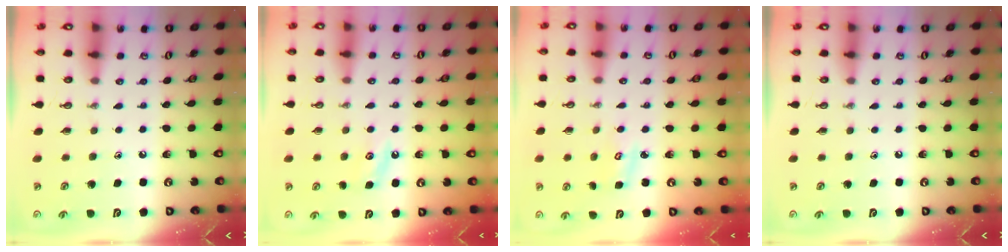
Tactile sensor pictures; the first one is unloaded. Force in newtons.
{"total": 5.7, "press": 5.7, "slide": 0.4}
{"total": 3.5, "press": 3.5, "slide": 0.3}
{"total": 0.0}